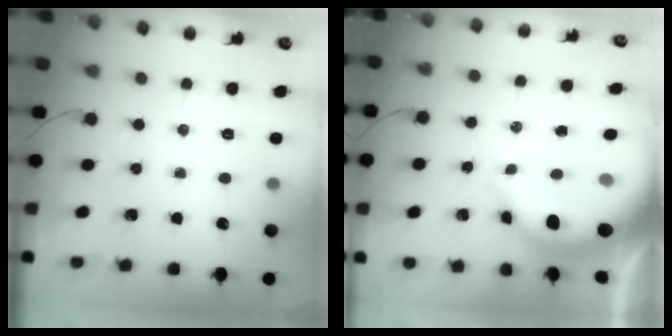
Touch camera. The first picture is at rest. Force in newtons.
{"total": 11.6, "press": 11.4, "slide": 2.3}